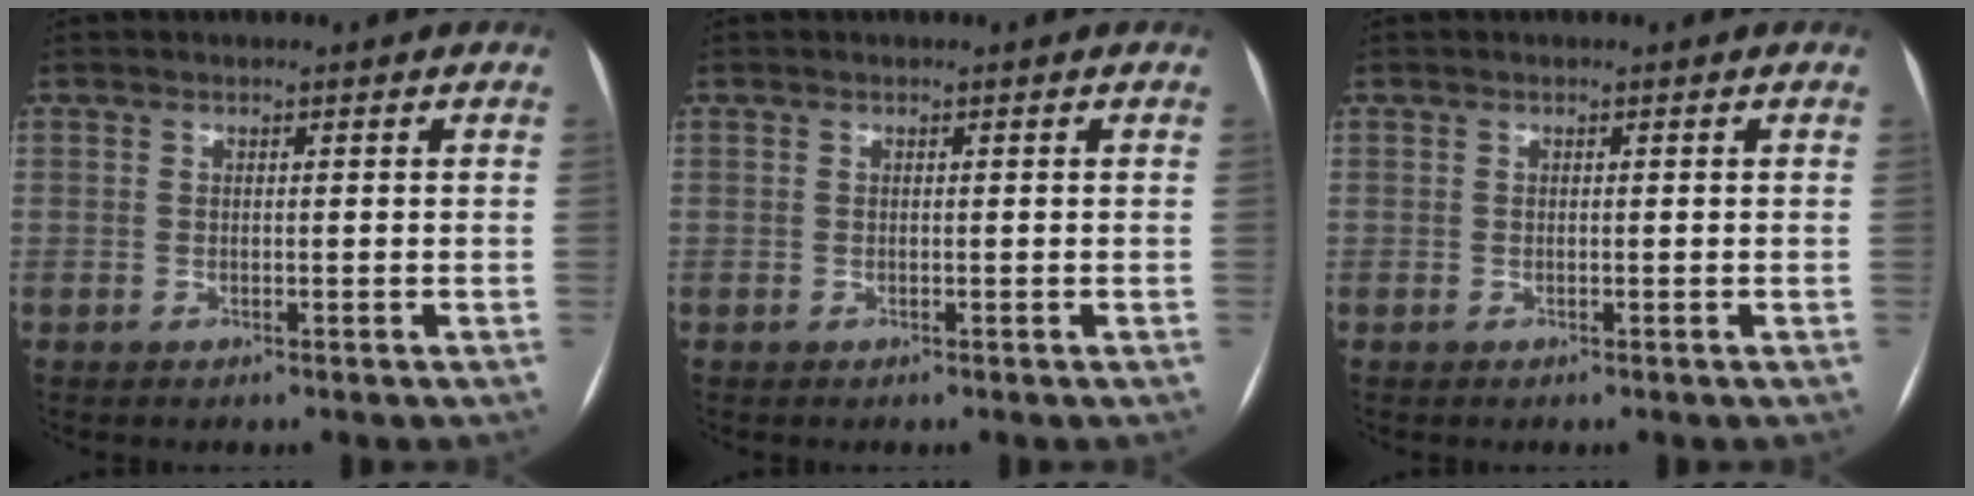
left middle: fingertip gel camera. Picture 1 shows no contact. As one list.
[{"total": 0.0}, {"total": 0.0}]